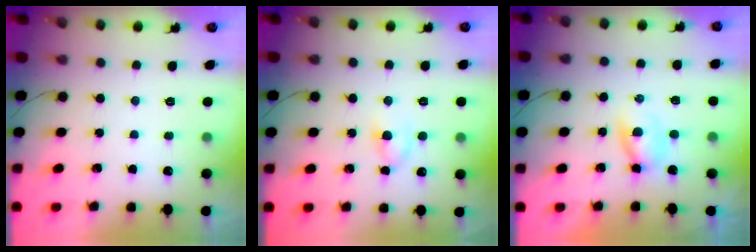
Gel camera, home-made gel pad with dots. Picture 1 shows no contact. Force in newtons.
{"total": 3.9, "press": 3.7, "slide": 1.1}
{"total": 2.2, "press": 2.0, "slide": 1.0}